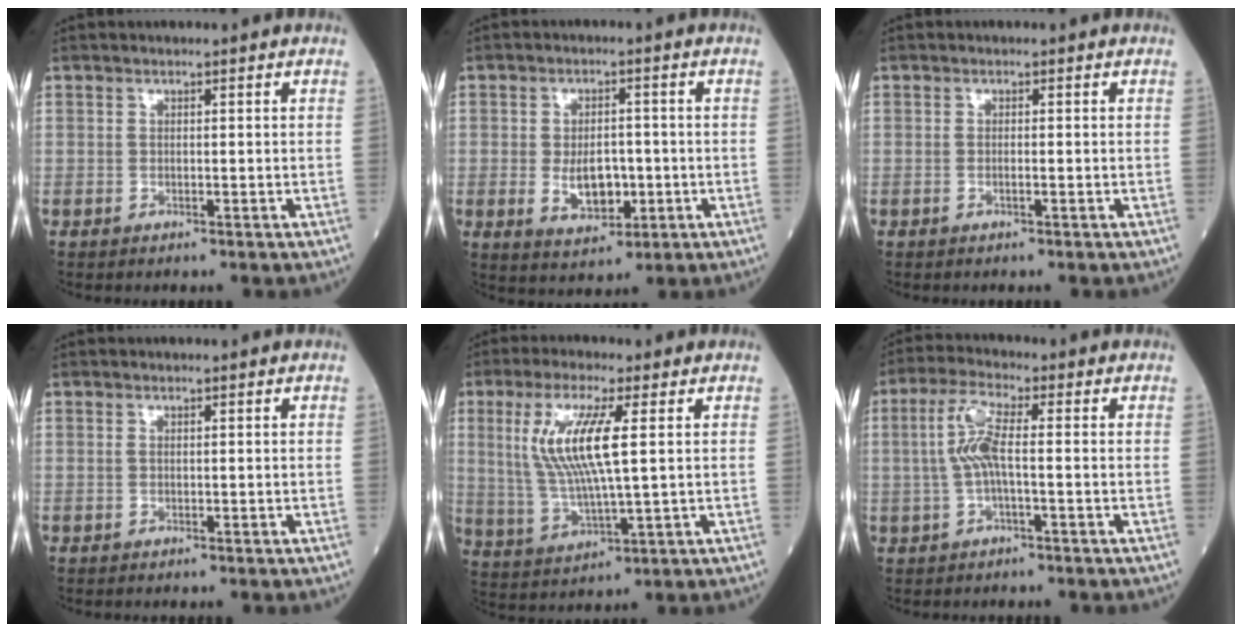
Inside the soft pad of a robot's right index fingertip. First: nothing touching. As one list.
[{"total": 6.5, "force": [-1.2, 3.5, 5.3], "torque": [-0.093, -0.003, -0.011]}, {"total": 0.8, "force": [-0.2, 0.0, 0.7], "torque": [-0.016, 0.000, -0.004]}, {"total": 0.0}, {"total": 10.7, "force": [2.5, 1.1, 10.4], "torque": [-0.228, -0.001, 0.051]}, {"total": 6.0, "force": [0.0, 0.9, 5.9], "torque": [-0.131, 0.013, -0.003]}]